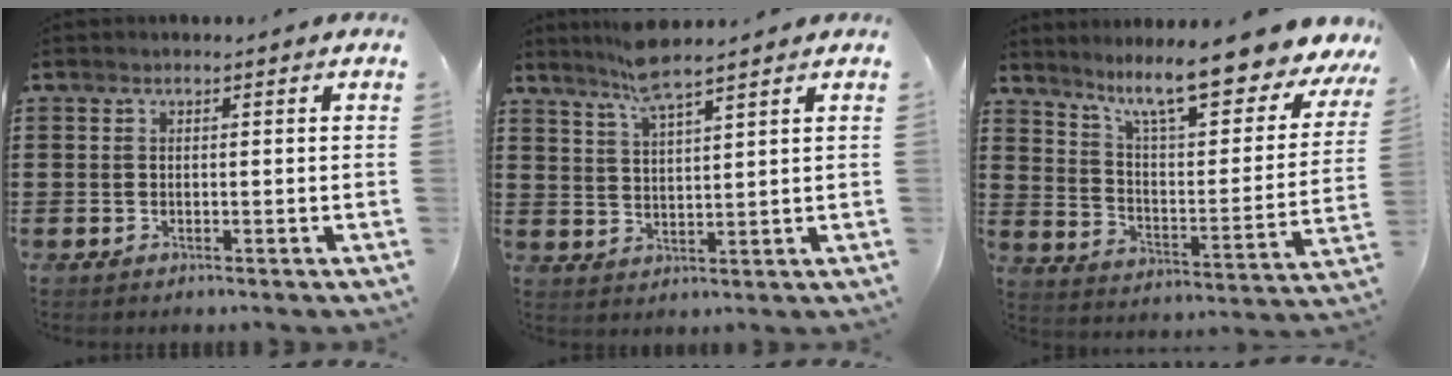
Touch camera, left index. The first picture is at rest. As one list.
[{"total": 5.6, "force": [4.8, -0.2, 2.9], "torque": [-0.070, -0.013, 0.084]}, {"total": 11.8, "force": [9.6, 1.0, 6.7], "torque": [-0.138, -0.064, 0.159]}]